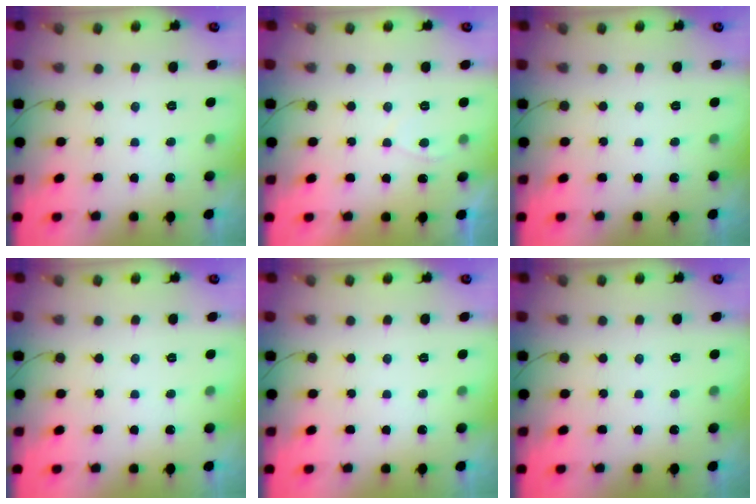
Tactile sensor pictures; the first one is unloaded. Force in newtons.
{"total": 1.2, "press": 1.0, "slide": 0.6}
{"total": 0.0}
{"total": 0.0}
{"total": 0.0}
{"total": 0.0}